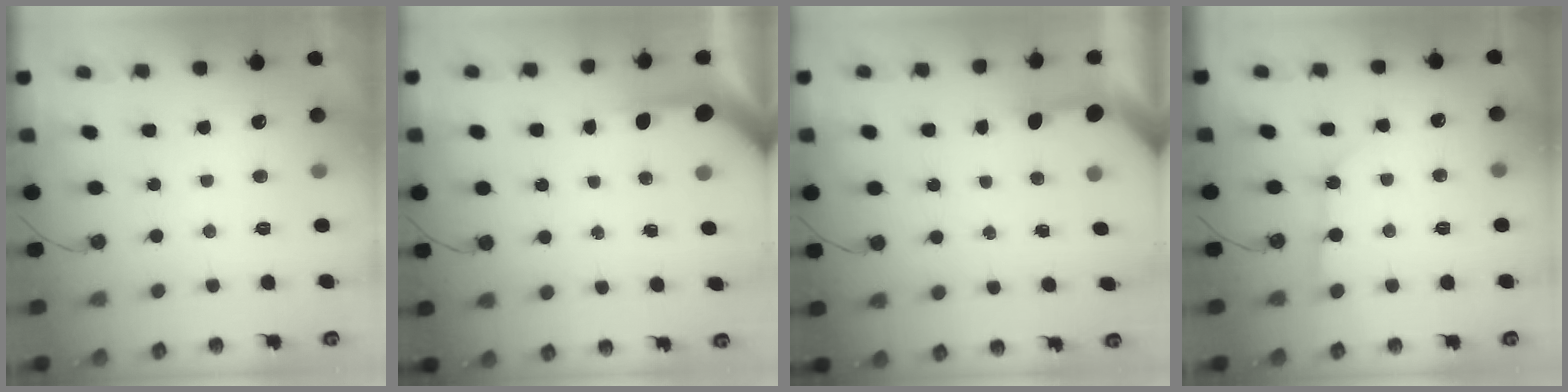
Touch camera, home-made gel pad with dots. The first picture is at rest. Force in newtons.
{"total": 4.0, "press": 3.9, "slide": 0.5}
{"total": 3.7, "press": 3.7, "slide": 0.4}
{"total": 3.0, "press": 2.9, "slide": 0.3}